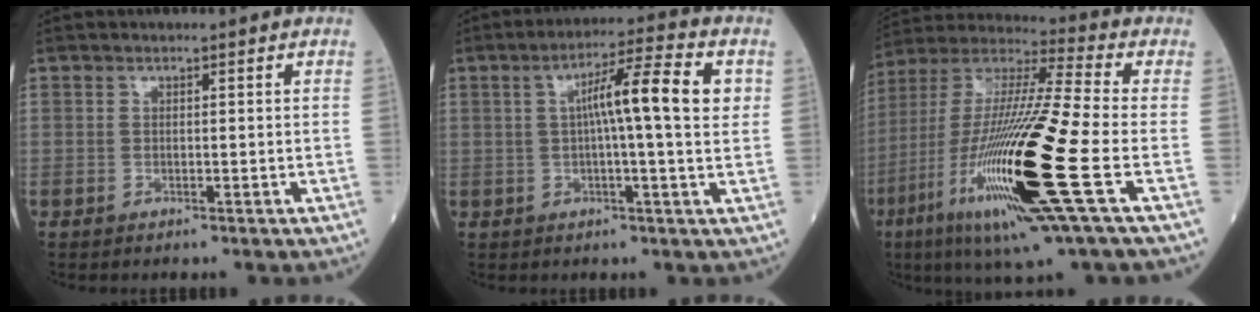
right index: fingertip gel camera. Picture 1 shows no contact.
{"total": 10.5, "force": [1.9, 0.2, 10.3], "torque": [-0.163, 0.021, 0.025]}
{"total": 25.2, "force": [-7.8, 1.5, 23.9], "torque": [-0.488, -0.041, -0.147]}